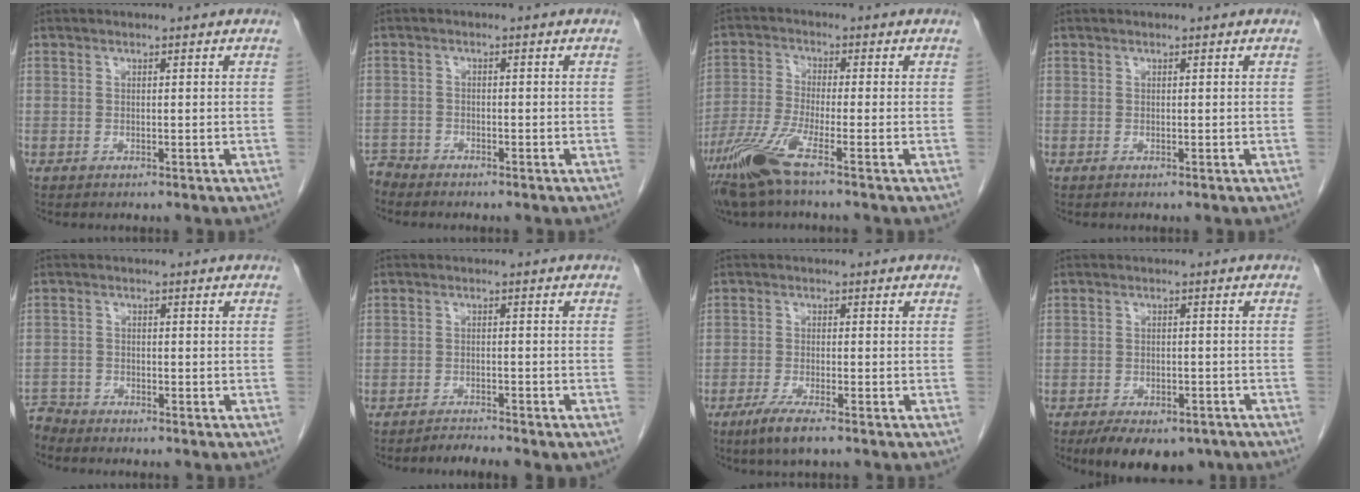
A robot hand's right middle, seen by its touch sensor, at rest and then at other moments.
{"total": 2.5, "force": [-2.4, 0.3, -0.6], "torque": [0.011, -0.008, -0.049]}
{"total": 7.5, "force": [-4.8, -0.1, 5.8], "torque": [-0.130, -0.018, -0.100]}
{"total": 0.0}
{"total": 2.7, "force": [-2.5, 0.4, -0.7], "torque": [0.013, -0.007, -0.052]}
{"total": 2.3, "force": [-2.2, -0.1, 0.6], "torque": [-0.014, -0.005, -0.035]}
{"total": 4.5, "force": [-3.0, 0.4, 3.3], "torque": [-0.068, -0.012, -0.055]}
{"total": 11.1, "force": [-8.0, 5.4, 5.5], "torque": [-0.077, -0.003, -0.112]}